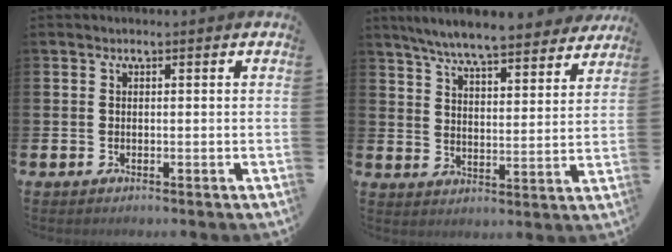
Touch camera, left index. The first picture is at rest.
{"total": 7.5, "force": [7.1, 0.5, 2.2], "torque": [-0.064, -0.047, 0.123]}